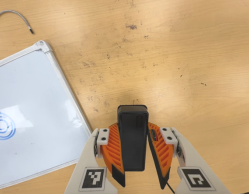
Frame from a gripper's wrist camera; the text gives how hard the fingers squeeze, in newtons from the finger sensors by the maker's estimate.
{"total": 8.7, "left": 7.4, "right": 10.0}